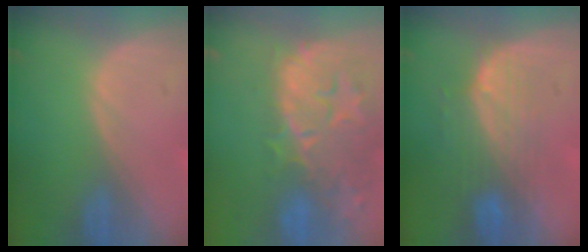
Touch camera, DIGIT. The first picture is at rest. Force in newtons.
{"total": 14.6, "press": 11.8, "slide": 8.6}
{"total": 7.5, "press": 6.8, "slide": 3.2}